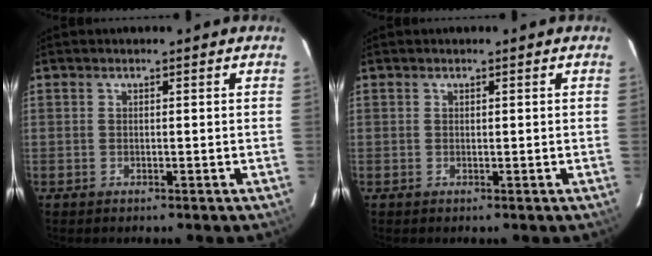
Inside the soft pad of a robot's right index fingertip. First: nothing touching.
{"total": 0.0}